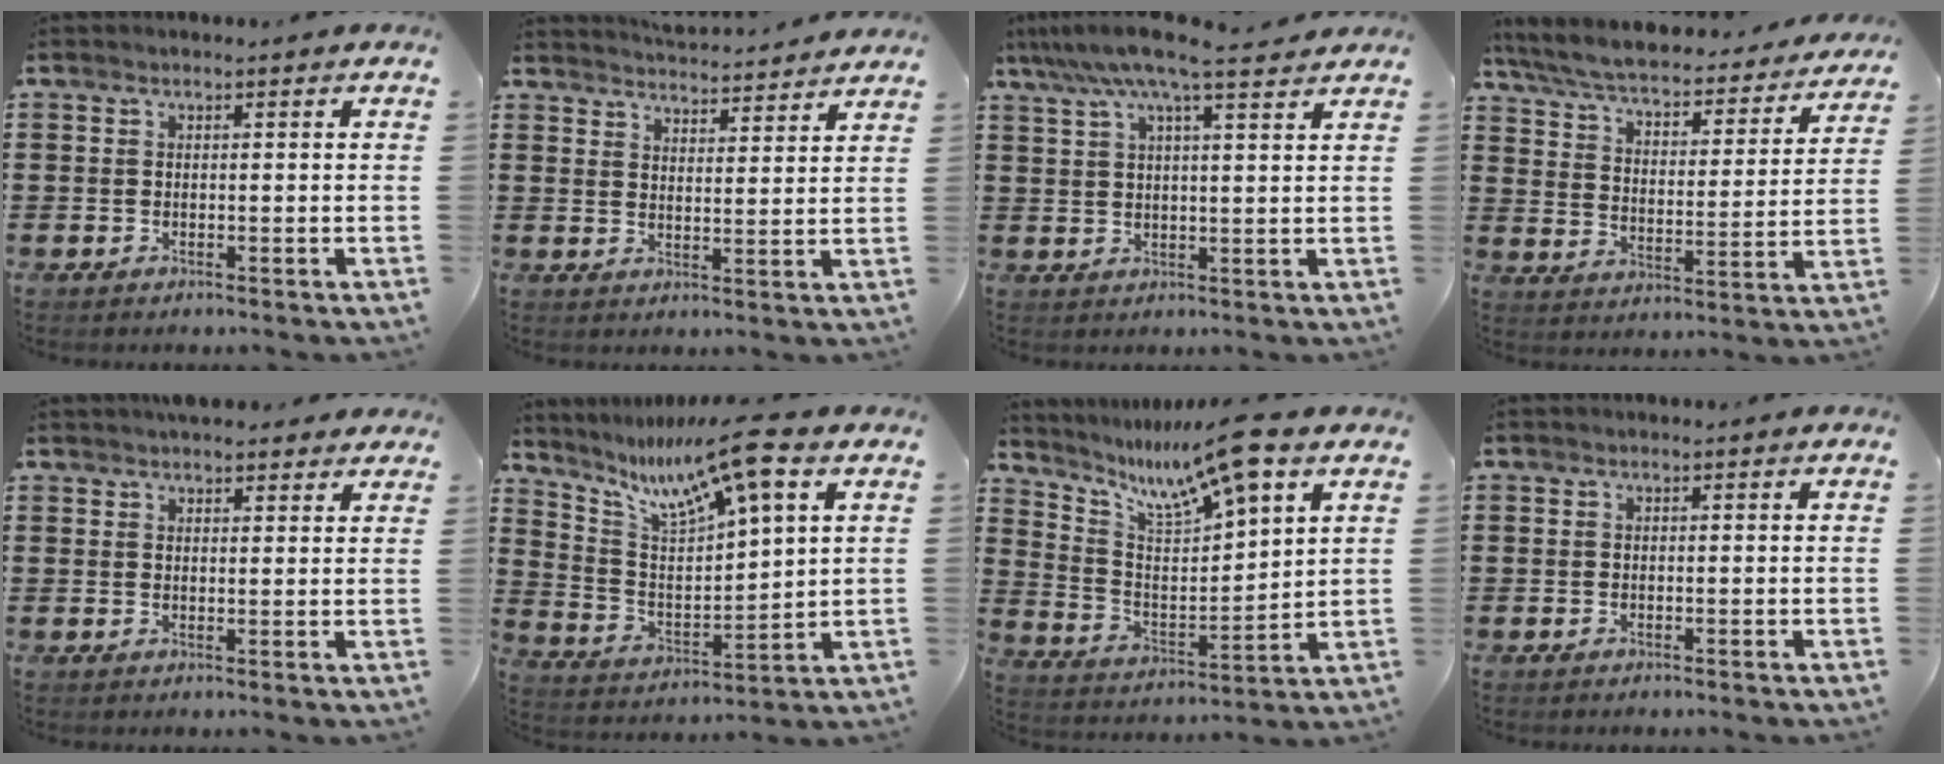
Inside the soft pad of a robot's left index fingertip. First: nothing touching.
{"total": 3.8, "force": [3.8, -0.5, 0.0], "torque": [-0.016, -0.027, 0.066]}
{"total": 8.1, "force": [6.4, 0.4, 4.9], "torque": [-0.114, -0.017, 0.113]}
{"total": 5.3, "force": [4.8, 0.4, 2.2], "torque": [-0.066, -0.039, 0.076]}
{"total": 3.1, "force": [3.0, 0.5, 0.7], "torque": [-0.022, -0.003, 0.057]}
{"total": 10.7, "force": [7.5, 1.0, 7.6], "torque": [-0.164, -0.043, 0.119]}
{"total": 9.9, "force": [7.2, 1.3, 6.6], "torque": [-0.144, -0.040, 0.117]}
{"total": 0.0}